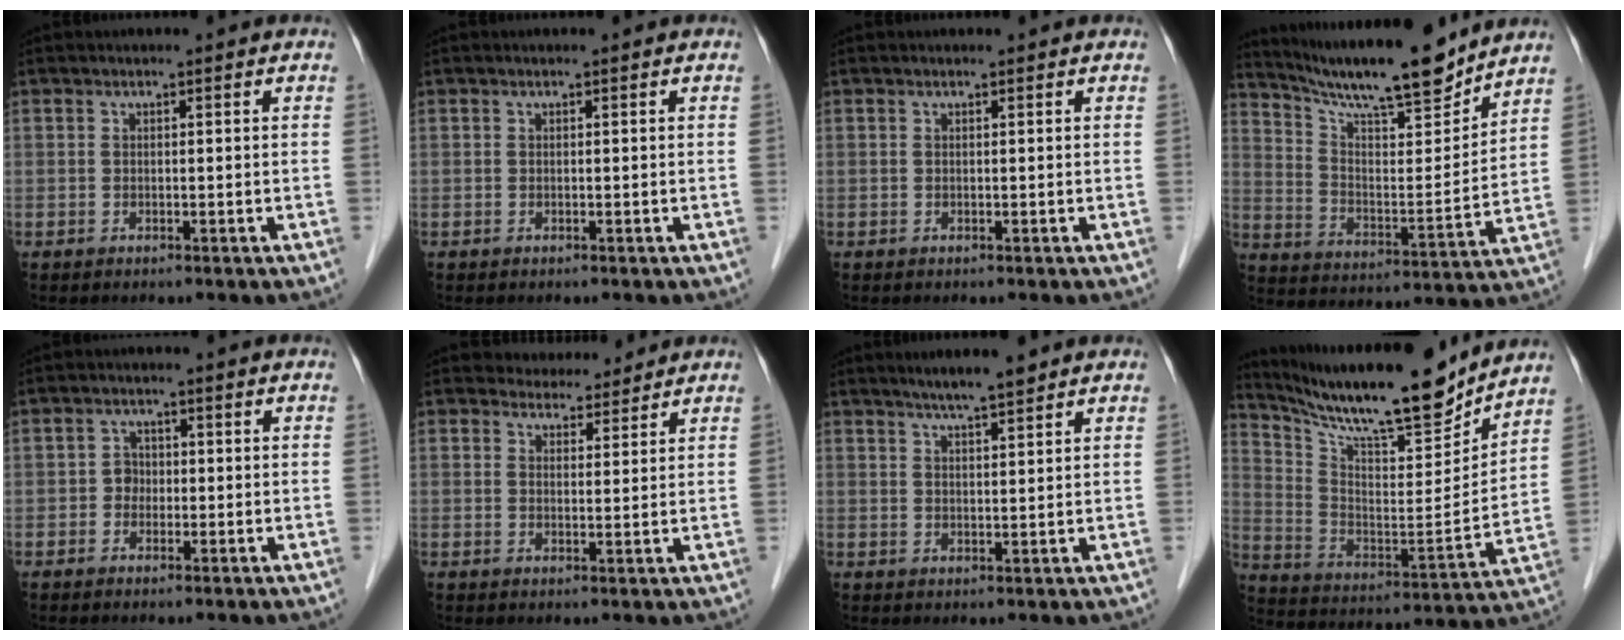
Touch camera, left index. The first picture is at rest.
{"total": 0.0}
{"total": 0.0}
{"total": 17.1, "force": [15.3, 1.5, 7.5], "torque": [-0.134, -0.008, 0.251]}
{"total": 2.1, "force": [-0.5, 1.9, 0.8], "torque": [-0.008, 0.007, -0.012]}
{"total": 4.5, "force": [4.2, 1.5, 0.2], "torque": [-0.001, 0.004, 0.059]}
{"total": 5.1, "force": [4.1, 0.2, 2.9], "torque": [-0.051, 0.011, 0.070]}
{"total": 20.9, "force": [18.4, 2.6, 9.5], "torque": [-0.177, -0.018, 0.299]}